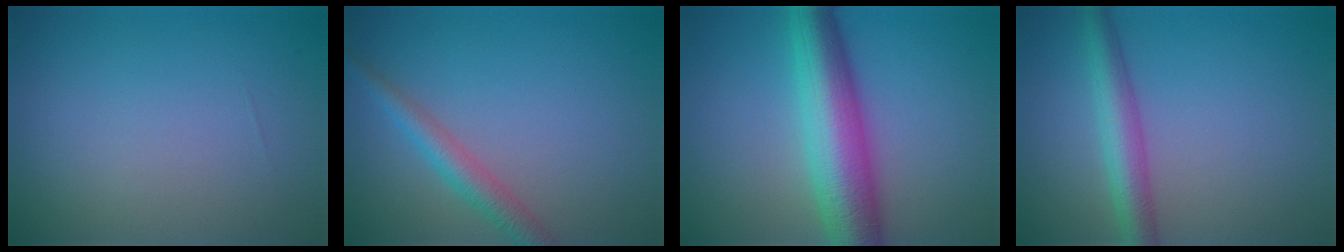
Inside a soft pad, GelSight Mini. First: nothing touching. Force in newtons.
{"total": 2.9, "press": 2.9, "slide": 0.1}
{"total": 7.9, "press": 7.9, "slide": 0.1}
{"total": 4.0, "press": 4.0, "slide": 0.2}